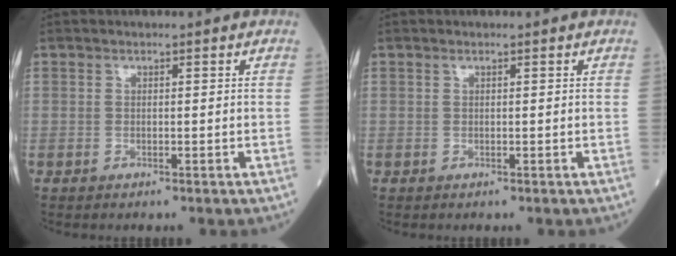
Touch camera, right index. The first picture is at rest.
{"total": 0.0}